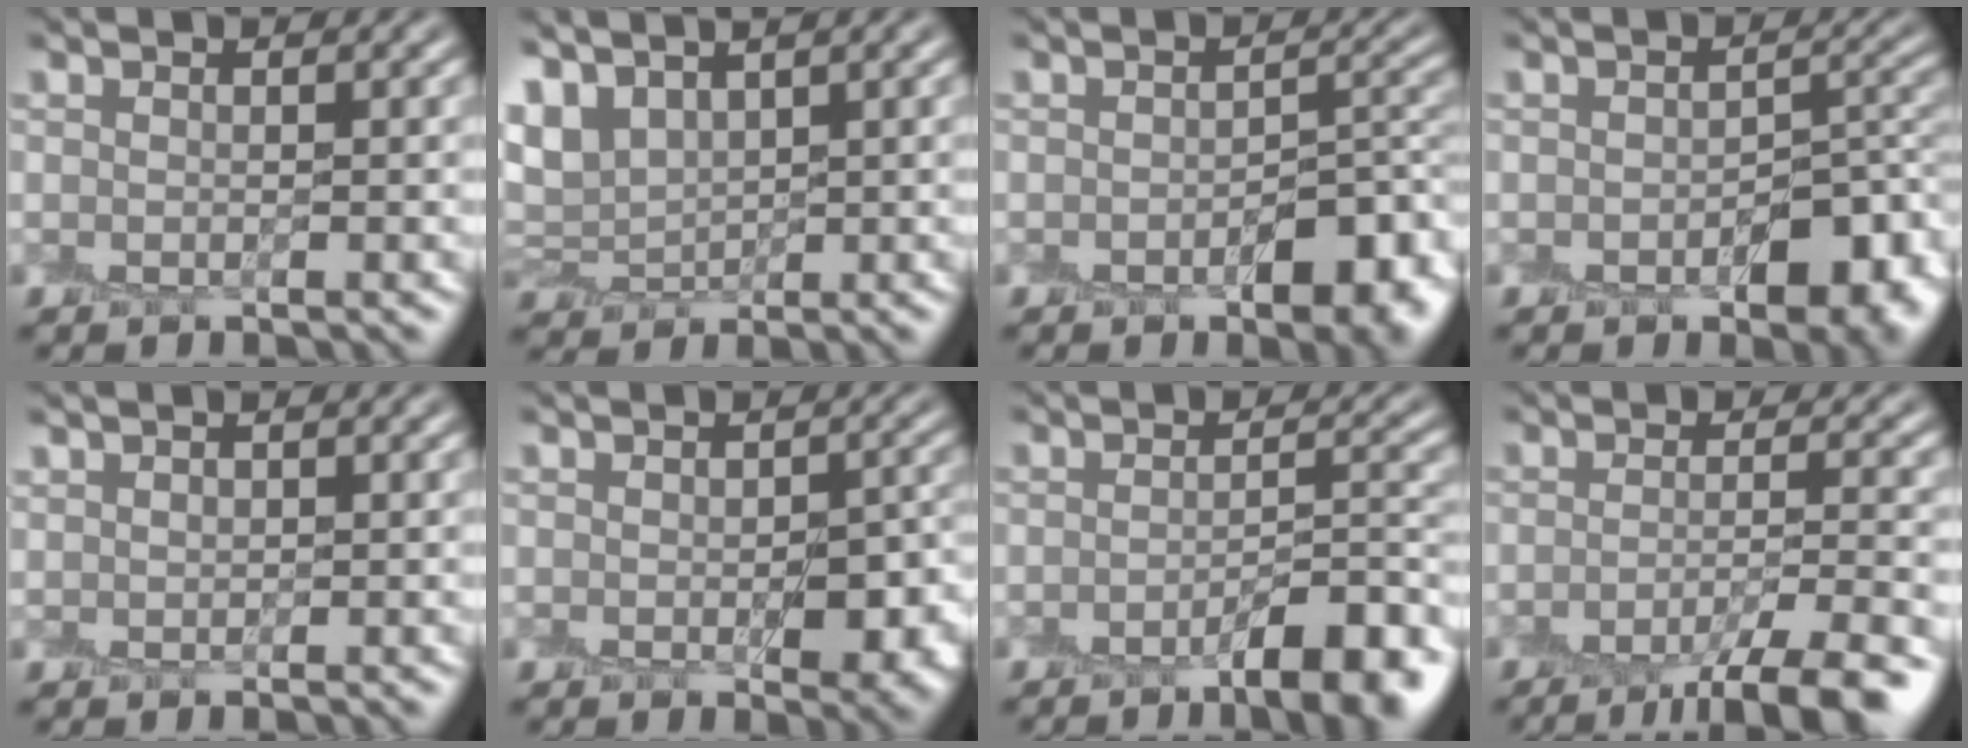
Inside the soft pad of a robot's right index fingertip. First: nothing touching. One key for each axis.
{"total": 3.8, "fx": 3.2, "fy": 1.6, "fz": 1.3, "tx": -0.029, "ty": 0.009, "tz": 0.067}
{"total": 5.0, "fx": -2.7, "fy": 2.1, "fz": 3.6, "tx": -0.040, "ty": 0.001, "tz": -0.035}
{"total": 5.6, "fx": -2.8, "fy": 2.9, "fz": 4.0, "tx": -0.046, "ty": -0.002, "tz": -0.036}
{"total": 0.6, "fx": 0.4, "fy": 0.4, "fz": -0.2, "tx": 0.006, "ty": -0.002, "tz": 0.009}
{"total": 4.7, "fx": -1.1, "fy": 2.8, "fz": 3.6, "tx": -0.045, "ty": -0.005, "tz": -0.010}
{"total": 7.0, "fx": -4.6, "fy": 1.7, "fz": 5.0, "tx": -0.062, "ty": -0.006, "tz": -0.067}
{"total": 6.9, "fx": -4.7, "fy": 1.2, "fz": 5.0, "tx": -0.066, "ty": -0.003, "tz": -0.070}